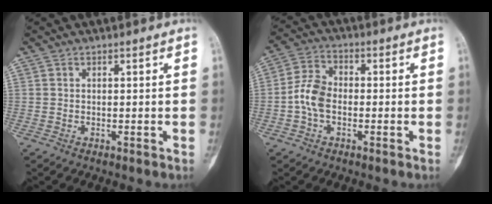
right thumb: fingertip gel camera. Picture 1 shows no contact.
{"total": 6.9, "force": [-1.4, 4.6, 4.9], "torque": [-0.093, 0.021, -0.038]}